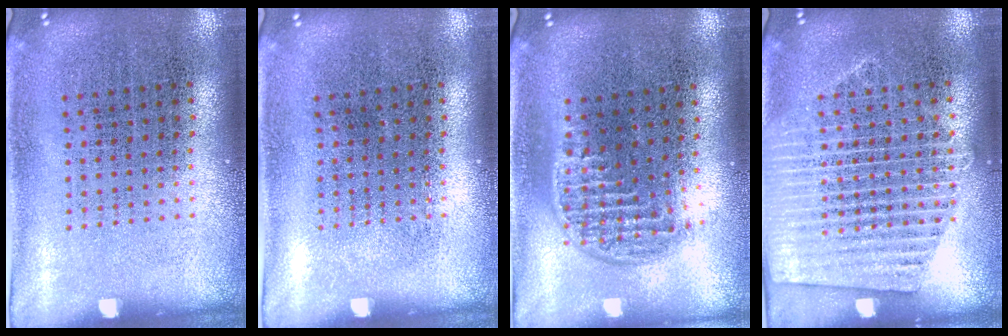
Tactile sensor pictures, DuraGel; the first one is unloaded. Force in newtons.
{"total": 0.0}
{"total": 1.2, "press": 1.0, "slide": 0.7}
{"total": 1.7, "press": 1.6, "slide": 0.4}